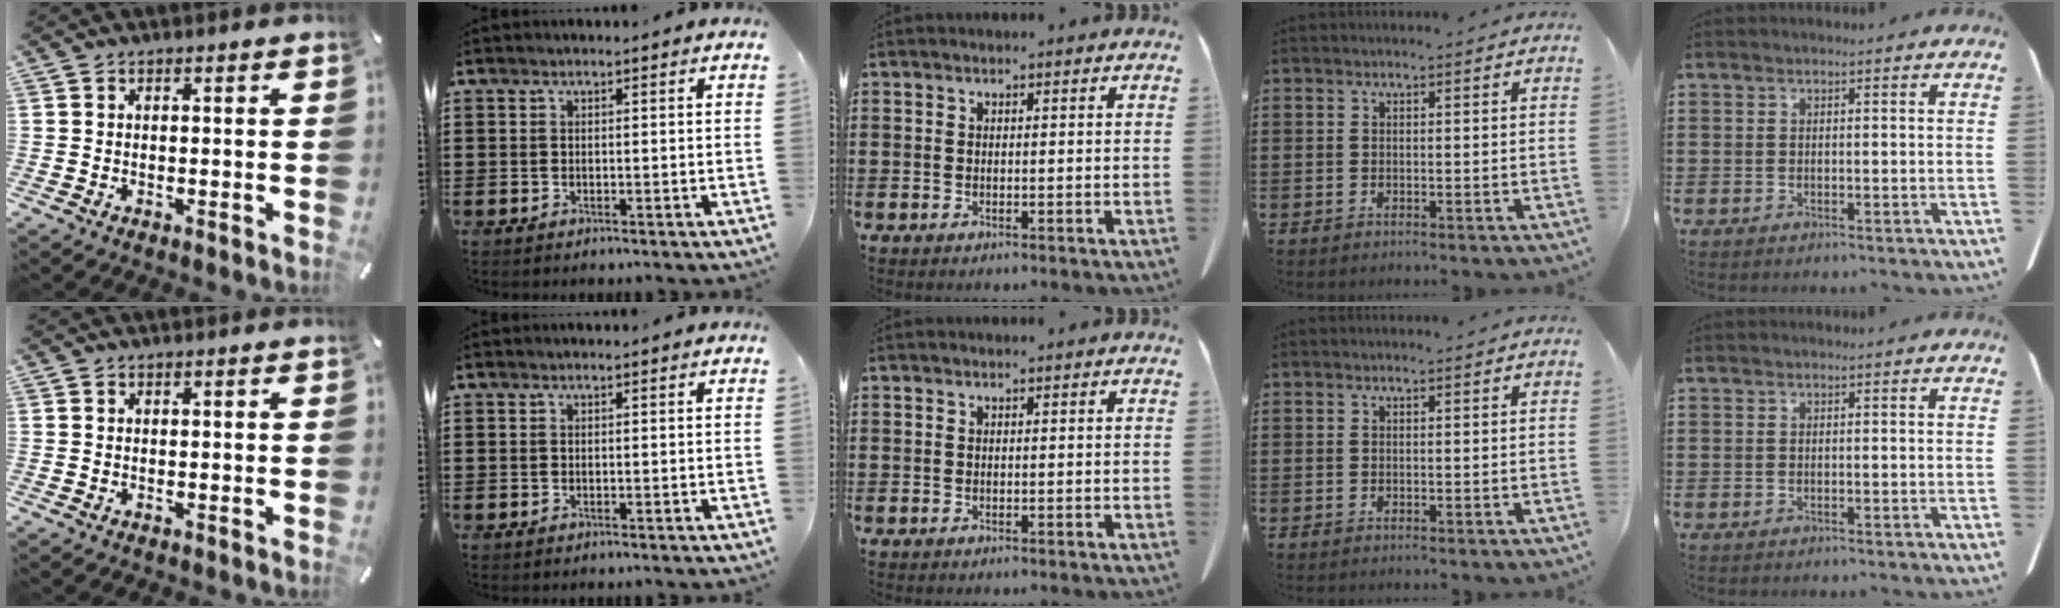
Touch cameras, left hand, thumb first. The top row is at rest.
{}